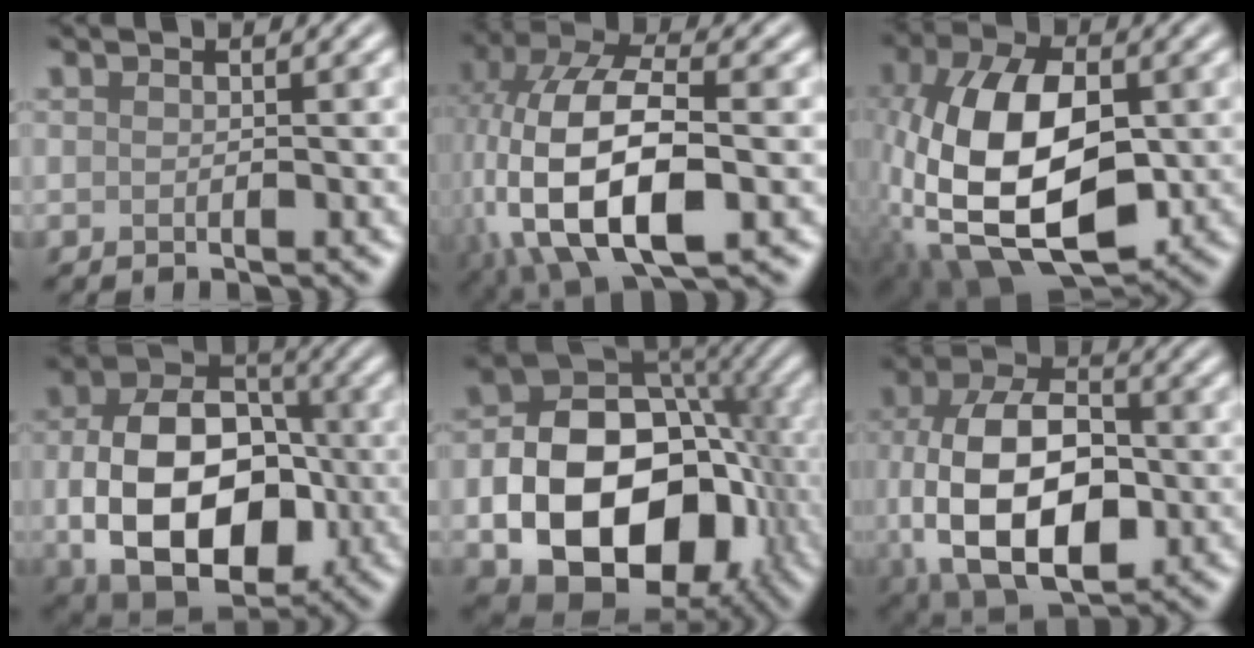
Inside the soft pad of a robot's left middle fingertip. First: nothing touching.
{"total": 13.9, "force": [-2.8, 7.1, 11.6], "torque": [-0.249, -0.009, -0.047]}
{"total": 13.5, "force": [-1.6, 7.7, 10.9], "torque": [-0.231, -0.007, -0.026]}
{"total": 13.3, "force": [-1.7, 9.2, 9.5], "torque": [-0.173, -0.025, -0.023]}
{"total": 15.4, "force": [-3.9, 10.6, 10.4], "torque": [-0.153, -0.025, -0.068]}
{"total": 13.2, "force": [-1.2, 8.2, 10.2], "torque": [-0.204, -0.017, -0.008]}